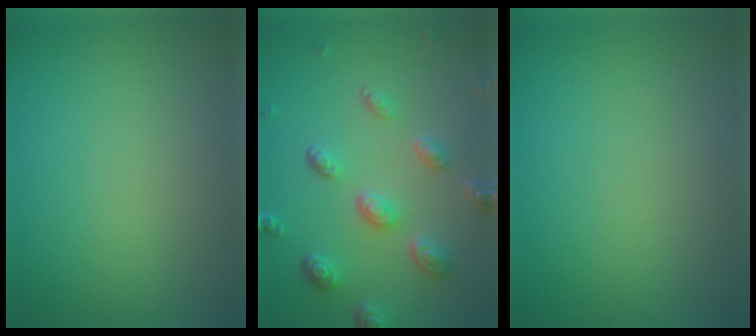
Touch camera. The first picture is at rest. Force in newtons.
{"total": 5.1, "press": 3.8, "slide": 3.4}
{"total": 0.0}